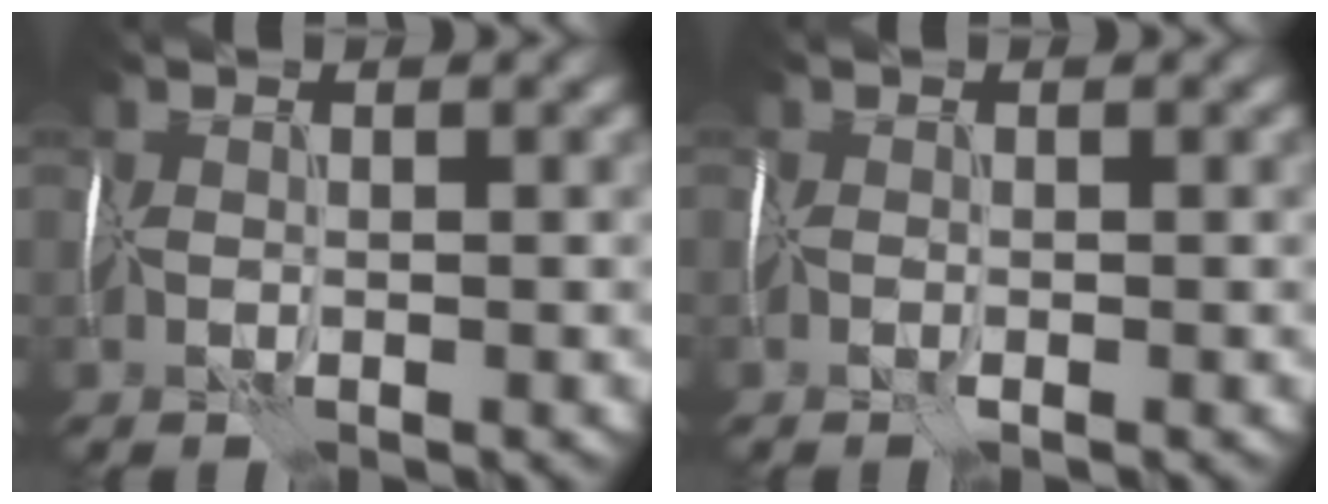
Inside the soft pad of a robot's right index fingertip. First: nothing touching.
{"total": 0.6, "force": [-0.4, 0.0, 0.5], "torque": [-0.012, -0.004, -0.009]}